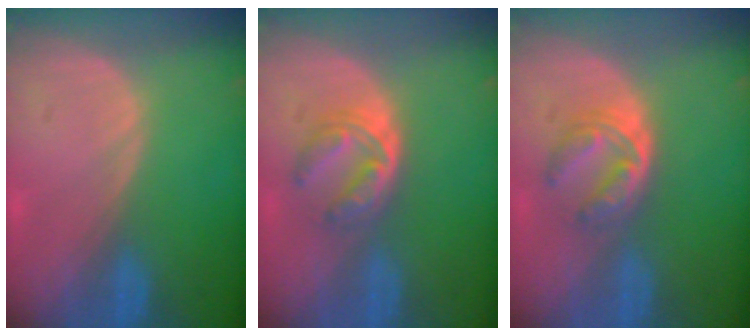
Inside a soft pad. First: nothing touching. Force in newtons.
{"total": 6.0, "press": 5.0, "slide": 3.3}
{"total": 6.0, "press": 5.0, "slide": 3.3}